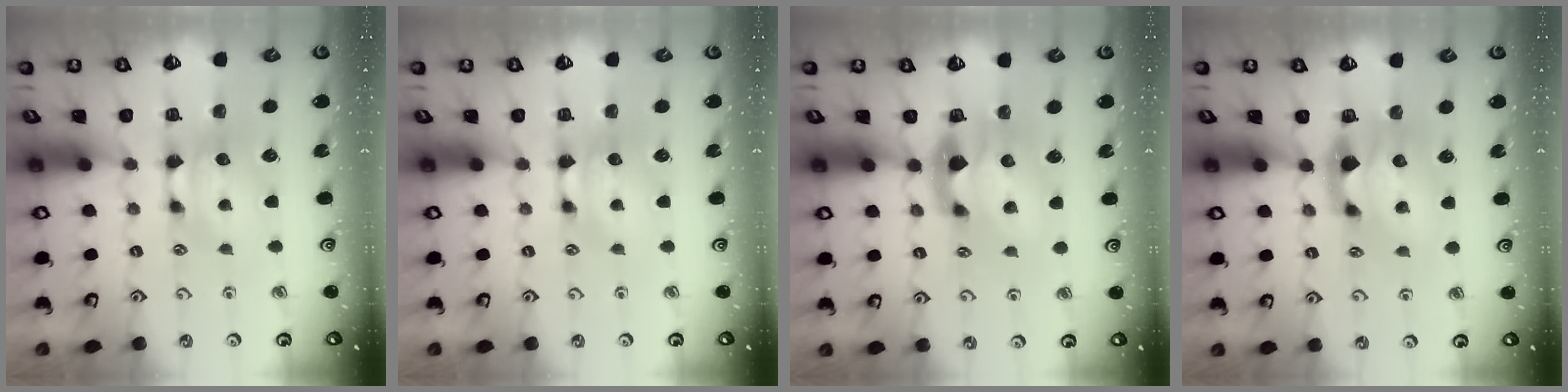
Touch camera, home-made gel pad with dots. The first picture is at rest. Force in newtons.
{"total": 0.0}
{"total": 2.8, "press": 2.5, "slide": 1.3}
{"total": 2.2, "press": 1.9, "slide": 1.2}